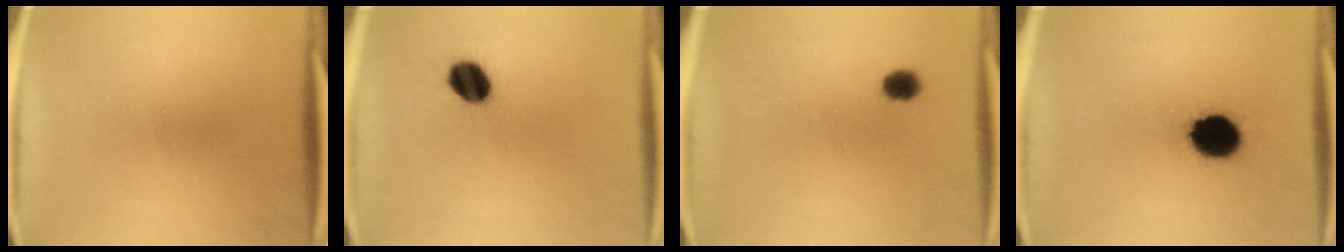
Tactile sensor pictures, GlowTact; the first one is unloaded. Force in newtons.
{"total": 7.5}
{"total": 3.4}
{"total": 12.5}